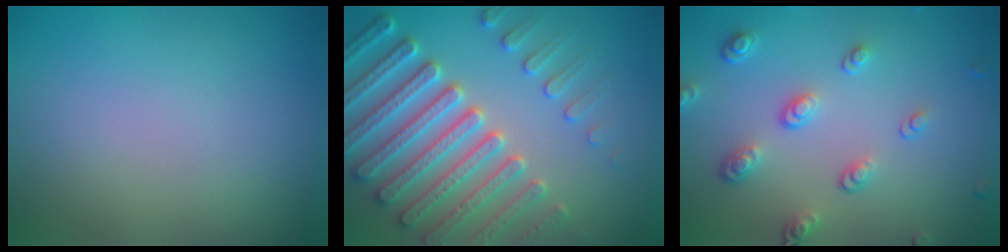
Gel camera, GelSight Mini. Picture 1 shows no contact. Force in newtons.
{"total": 7.7, "press": 7.4, "slide": 1.9}
{"total": 3.5, "press": 2.7, "slide": 2.3}